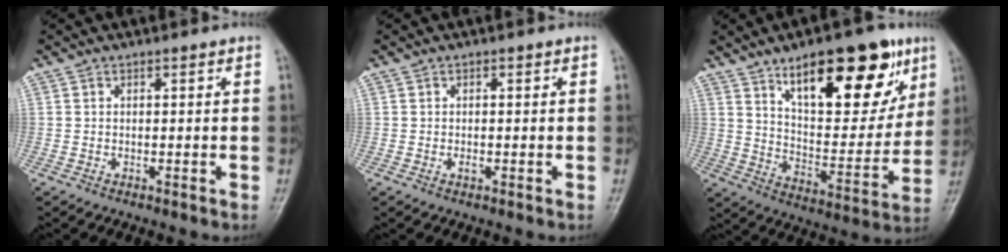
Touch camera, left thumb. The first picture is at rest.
{"total": 0.9, "force": [-0.2, 0.5, 0.7], "torque": [-0.009, -0.001, -0.005]}
{"total": 23.0, "force": [12.6, 9.7, 16.7], "torque": [-0.193, -0.049, 0.201]}